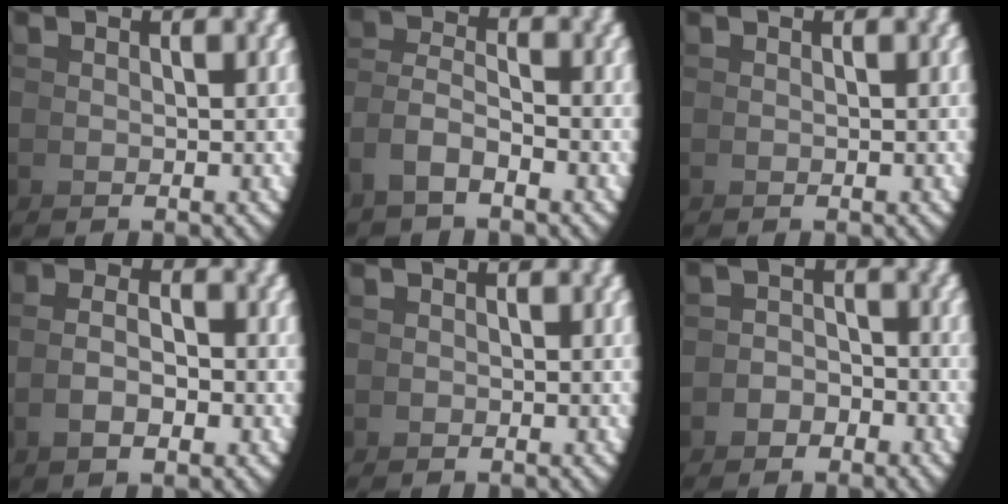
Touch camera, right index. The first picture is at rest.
{"total": 3.0, "force": [-1.3, 1.8, 2.0], "torque": [-0.048, -0.011, -0.020]}
{"total": 0.0}
{"total": 2.5, "force": [-0.4, 0.7, 2.3], "torque": [-0.035, 0.000, -0.006]}
{"total": 0.0}
{"total": 2.0, "force": [-2.0, 0.5, -0.2], "torque": [0.022, -0.002, -0.037]}